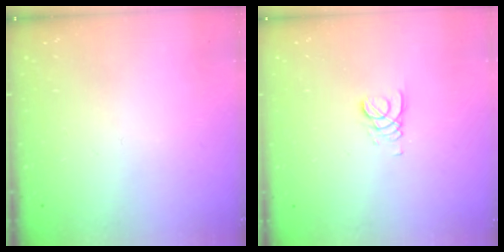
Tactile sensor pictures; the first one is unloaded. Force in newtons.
{"total": 2.2, "press": 2.2, "slide": 0.3}